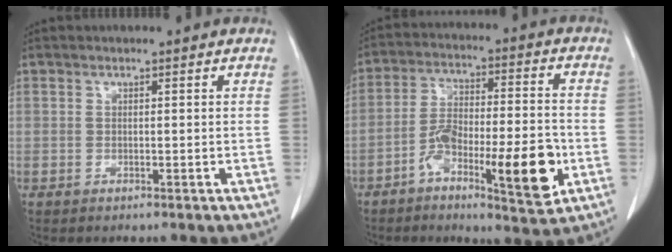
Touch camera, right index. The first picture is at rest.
{"total": 13.3, "force": [-5.2, 2.9, 11.9], "torque": [-0.200, 0.011, -0.083]}